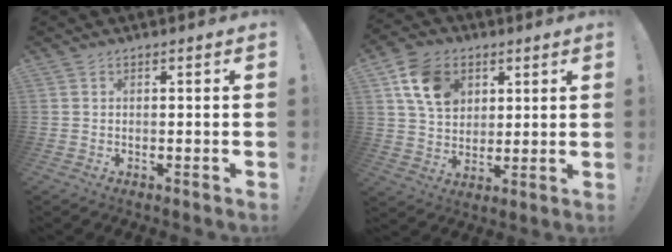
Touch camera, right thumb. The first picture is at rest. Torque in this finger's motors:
{"motor_torque": [1.87, 2.39, 0.65, -0.51, 0.08]}